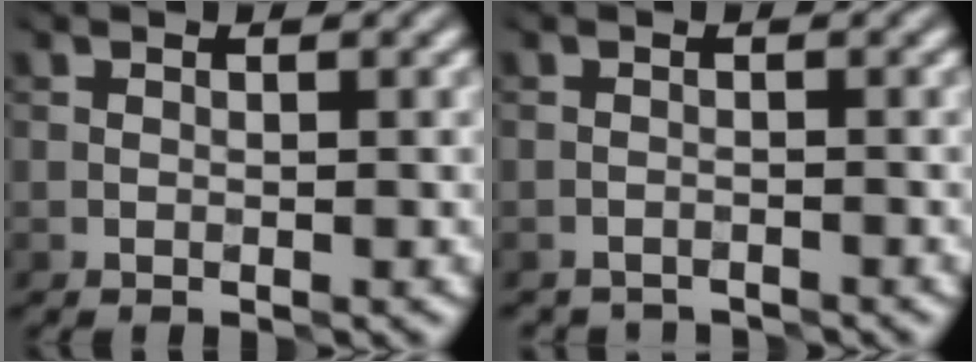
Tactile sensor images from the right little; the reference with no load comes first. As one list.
[{"total": 2.1, "force": [-2.0, 0.0, -0.5], "torque": [0.014, -0.006, -0.039]}]